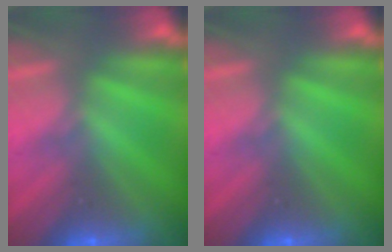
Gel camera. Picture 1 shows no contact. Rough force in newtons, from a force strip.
{"total": 0.0}